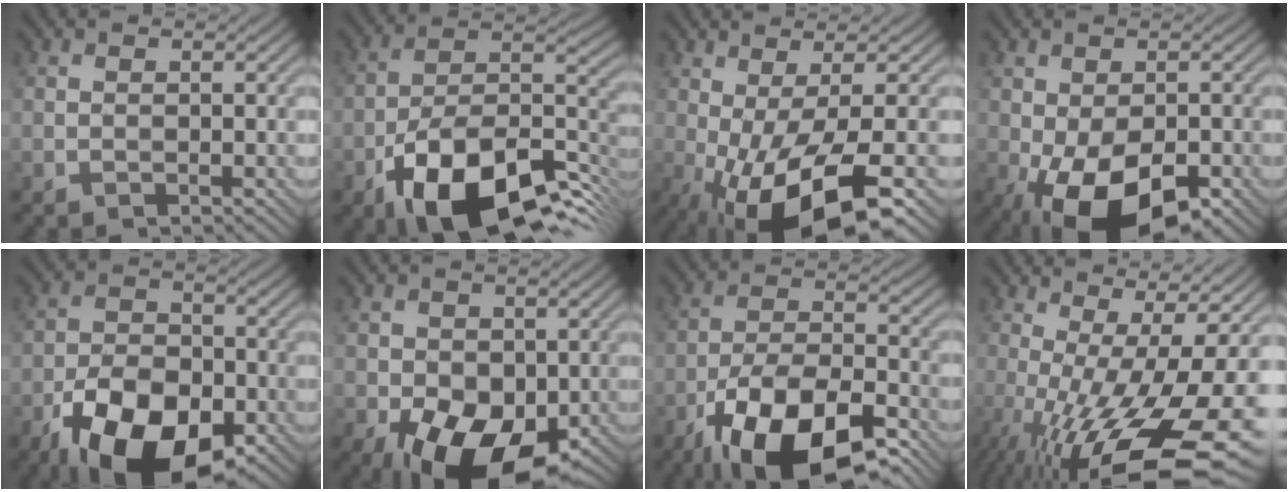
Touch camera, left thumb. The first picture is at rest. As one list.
[{"total": 18.3, "force": [-10.4, 7.9, 12.8], "torque": [-0.219, -0.033, -0.173]}, {"total": 12.9, "force": [-4.8, 4.0, 11.3], "torque": [-0.202, -0.011, -0.069]}, {"total": 12.5, "force": [-5.6, 6.2, 9.2], "torque": [-0.157, -0.032, -0.085]}, {"total": 14.5, "force": [-7.9, 7.6, 9.5], "torque": [-0.184, -0.027, -0.139]}, {"total": 11.0, "force": [-4.0, 7.0, 7.4], "torque": [-0.116, -0.028, -0.064]}, {"total": 16.9, "force": [-10.4, 6.7, 11.4], "torque": [-0.214, -0.017, -0.187]}, {"total": 18.9, "force": [-5.4, 5.8, 17.1], "torque": [-0.272, -0.013, -0.087]}]